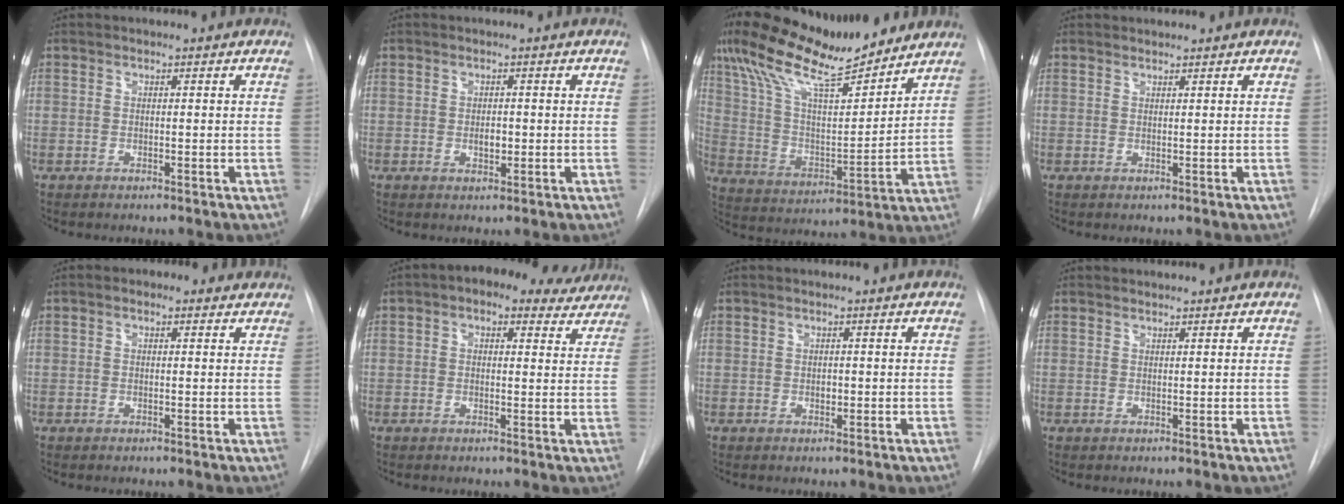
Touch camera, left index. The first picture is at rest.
{"total": 1.4, "force": [-0.1, 0.9, 1.1], "torque": [-0.019, -0.001, 0.000]}
{"total": 19.4, "force": [15.3, 3.6, 11.3], "torque": [-0.204, 0.020, 0.274]}
{"total": 1.1, "force": [1.1, 0.1, -0.1], "torque": [-0.005, 0.011, 0.024]}
{"total": 2.1, "force": [1.1, 1.3, 1.1], "torque": [-0.021, 0.014, 0.013]}
{"total": 10.3, "force": [7.8, 4.7, 4.8], "torque": [-0.046, 0.028, 0.089]}
{"total": 0.7, "force": [0.0, 0.5, 0.4], "torque": [-0.006, 0.000, 0.000]}
{"total": 0.8, "force": [0.8, 0.1, -0.1], "torque": [-0.005, 0.009, 0.018]}